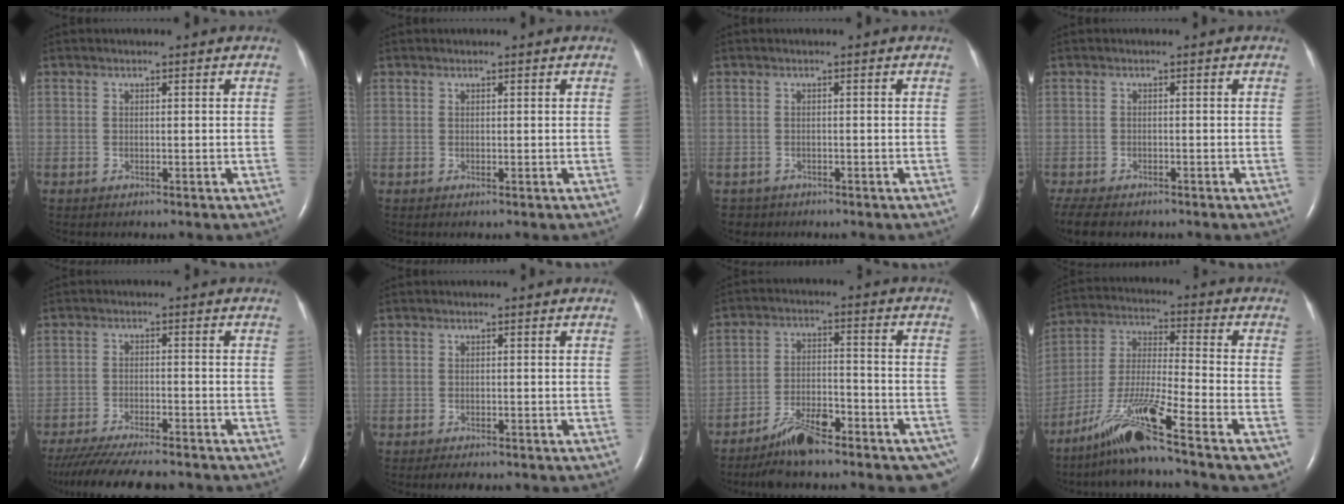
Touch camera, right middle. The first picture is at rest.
{"total": 0.0}
{"total": 1.5, "force": [-1.1, 0.9, -0.3], "torque": [-0.005, 0.001, -0.018]}
{"total": 7.8, "force": [-6.2, 3.1, 3.7], "torque": [-0.078, -0.011, -0.091]}
{"total": 14.9, "force": [-13.1, 1.9, 6.8], "torque": [-0.118, -0.032, -0.193]}
{"total": 2.6, "force": [-2.1, 0.8, 1.2], "torque": [-0.016, -0.005, -0.023]}
{"total": 11.3, "force": [-8.8, 2.8, 6.5], "torque": [-0.094, 0.007, -0.146]}
{"total": 15.4, "force": [-10.4, -0.4, 11.3], "torque": [-0.231, -0.031, -0.190]}